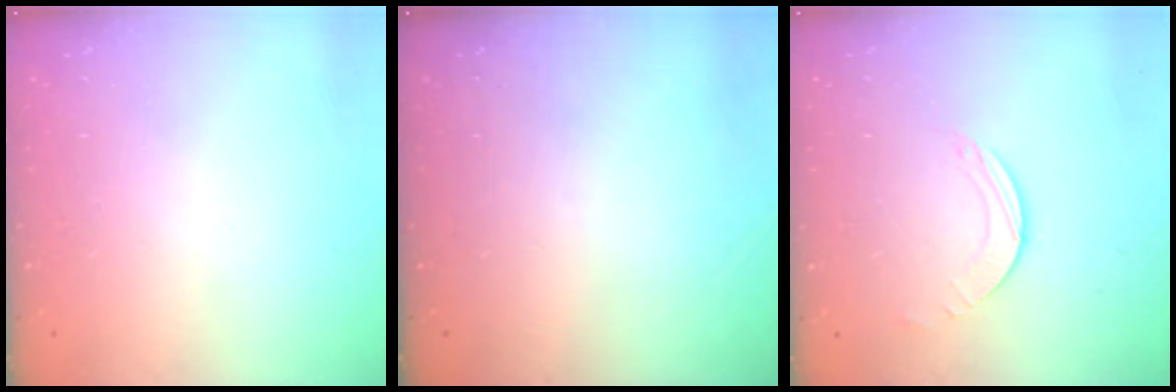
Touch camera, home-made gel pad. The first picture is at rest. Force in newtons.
{"total": 0.0}
{"total": 2.0, "press": 2.0, "slide": 0.2}